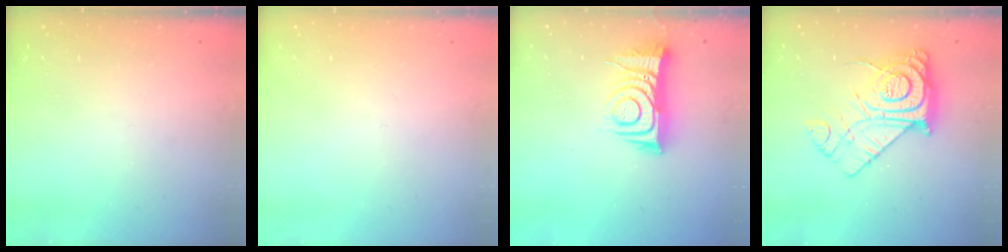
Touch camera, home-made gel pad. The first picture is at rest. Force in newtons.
{"total": 1.6, "press": 1.6, "slide": 0.1}
{"total": 12.0, "press": 12.0, "slide": 1.1}
{"total": 16.4, "press": 16.3, "slide": 1.7}